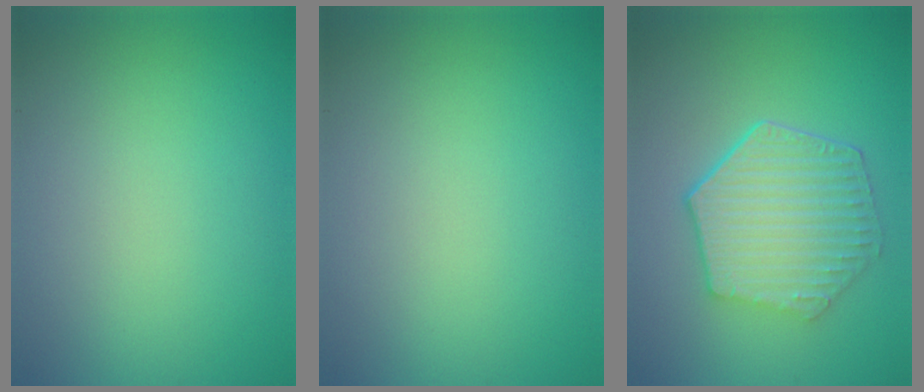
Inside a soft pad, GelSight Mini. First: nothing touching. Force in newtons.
{"total": 0.0}
{"total": 6.4, "press": 4.9, "slide": 4.2}